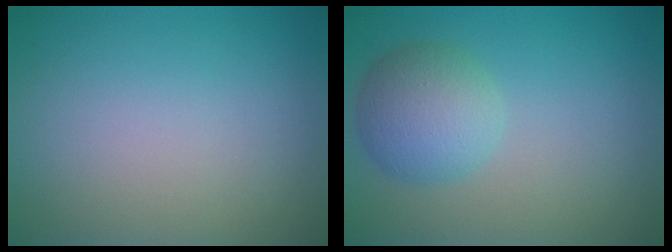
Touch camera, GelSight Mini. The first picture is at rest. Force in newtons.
{"total": 4.2, "press": 4.2, "slide": 0.1}